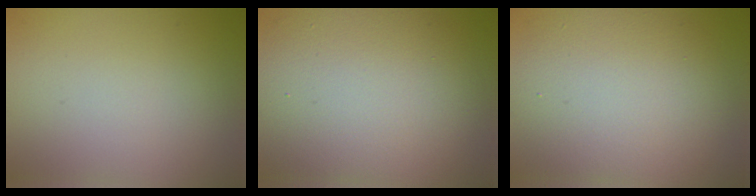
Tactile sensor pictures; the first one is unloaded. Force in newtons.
{"total": 11.6, "press": 11.5, "slide": 0.6}
{"total": 10.5, "press": 10.5, "slide": 0.1}